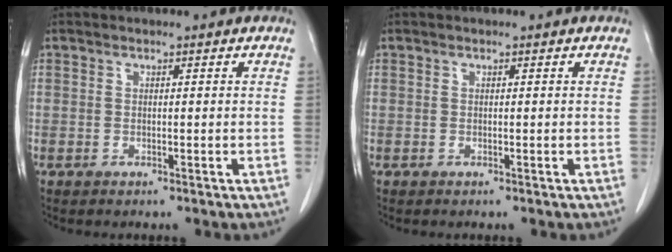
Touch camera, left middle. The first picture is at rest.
{"total": 0.0}